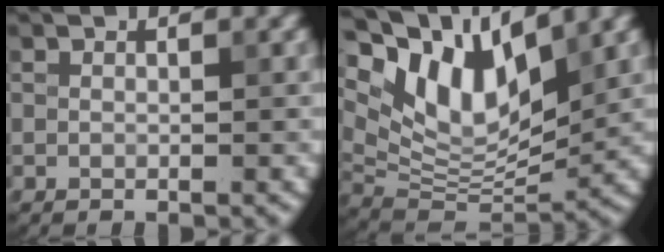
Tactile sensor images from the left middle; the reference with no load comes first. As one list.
[{"total": 10.4, "force": [5.6, 4.5, 7.6], "torque": [-0.143, -0.002, 0.105]}]